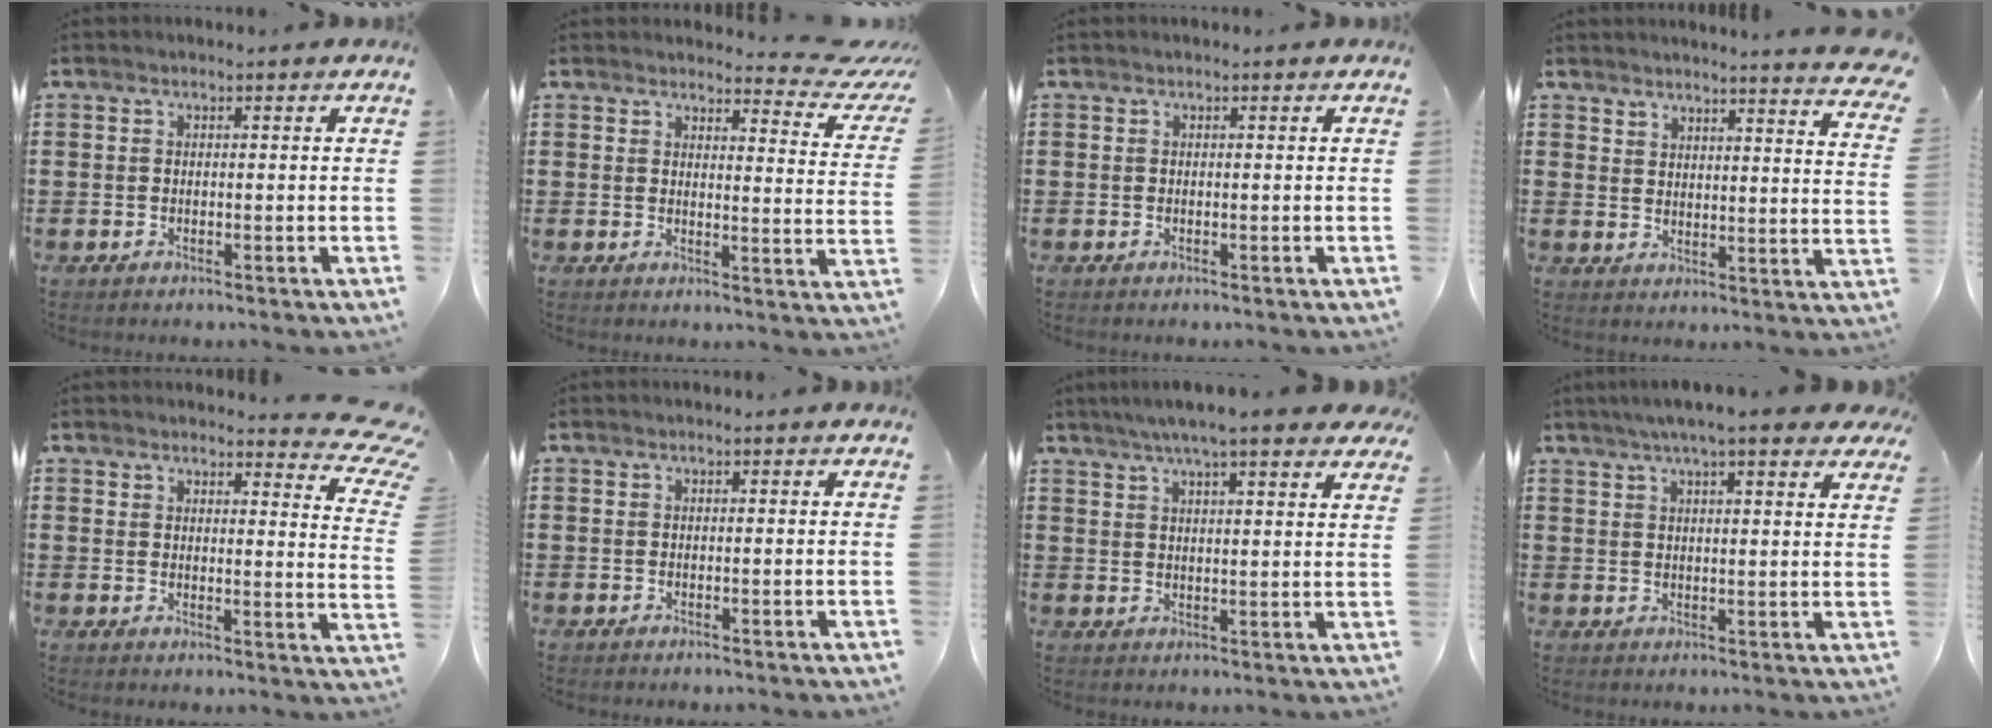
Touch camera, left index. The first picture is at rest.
{"total": 3.8, "force": [3.4, 0.6, 1.5], "torque": [-0.022, -0.025, 0.053]}
{"total": 0.0}
{"total": 4.6, "force": [4.5, 0.4, 0.5], "torque": [-0.019, -0.023, 0.081]}
{"total": 5.6, "force": [4.8, 1.1, 2.5], "torque": [-0.043, -0.018, 0.085]}
{"total": 0.0}
{"total": 6.1, "force": [5.2, 0.2, 3.3], "torque": [-0.080, -0.011, 0.089]}
{"total": 5.9, "force": [4.9, 0.3, 3.3], "torque": [-0.070, -0.010, 0.083]}